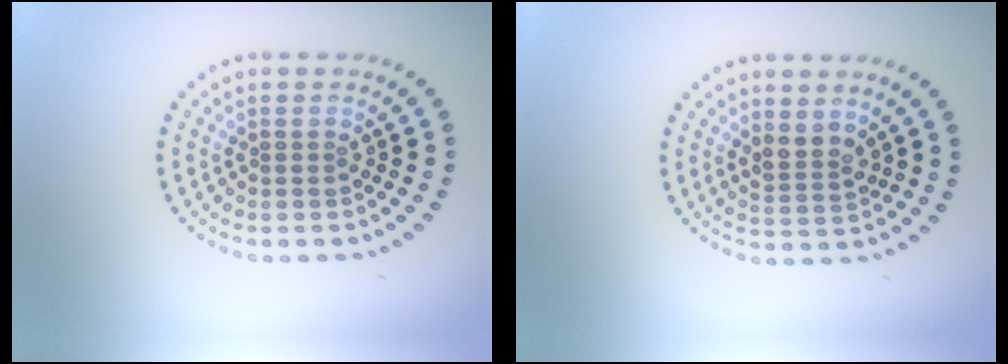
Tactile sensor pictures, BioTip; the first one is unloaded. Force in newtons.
{"total": 2.0, "press": 1.7, "slide": 1.2}